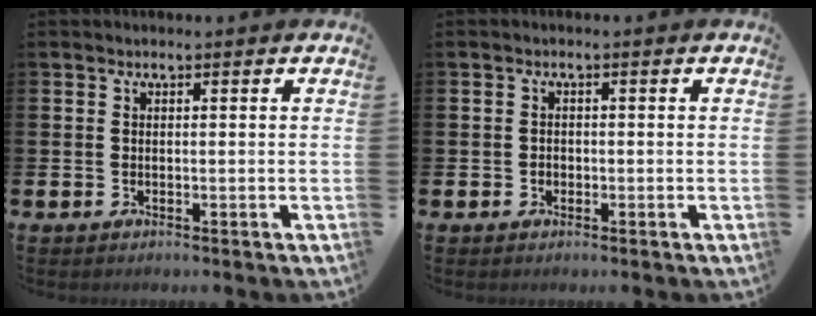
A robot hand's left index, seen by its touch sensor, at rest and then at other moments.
{"total": 0.9, "force": [-0.3, 0.8, 0.2], "torque": [-0.001, 0.002, -0.009]}